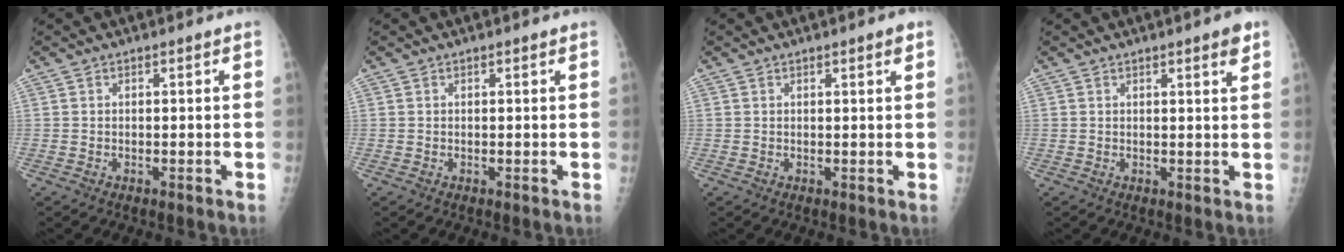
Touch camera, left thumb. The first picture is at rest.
{"total": 0.0}
{"total": 1.2, "force": [0.8, 0.1, 0.9], "torque": [-0.008, -0.003, 0.011]}
{"total": 2.8, "force": [1.8, 0.4, 2.1], "torque": [-0.019, -0.008, 0.022]}